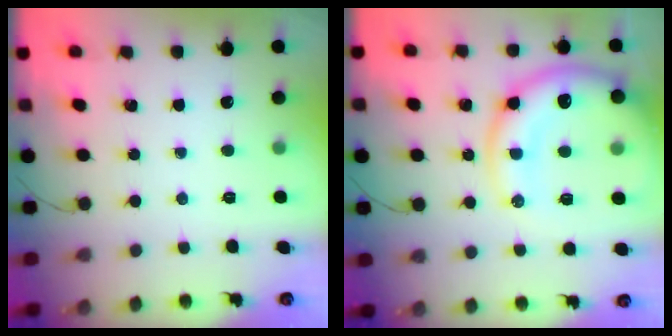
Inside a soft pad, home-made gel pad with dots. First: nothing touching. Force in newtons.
{"total": 17.2, "press": 16.8, "slide": 3.3}